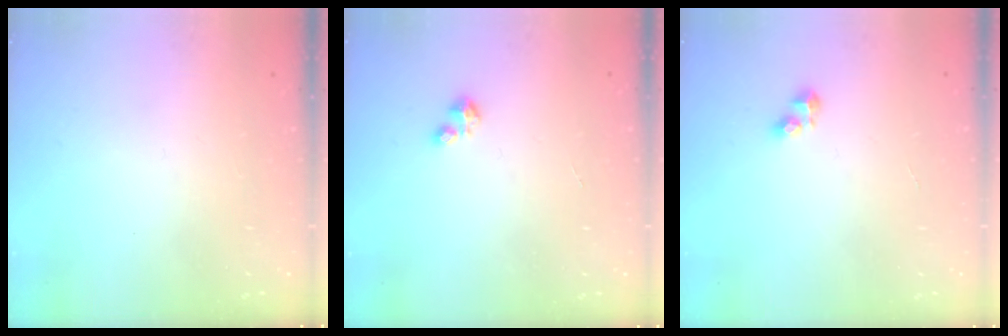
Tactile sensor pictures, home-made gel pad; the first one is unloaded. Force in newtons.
{"total": 1.7, "press": 1.6, "slide": 0.3}
{"total": 3.7, "press": 3.7, "slide": 0.5}